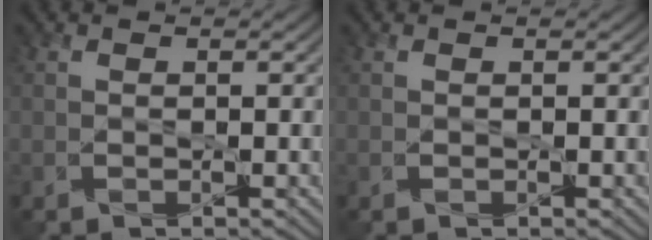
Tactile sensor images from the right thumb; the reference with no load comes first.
{"total": 0.0}